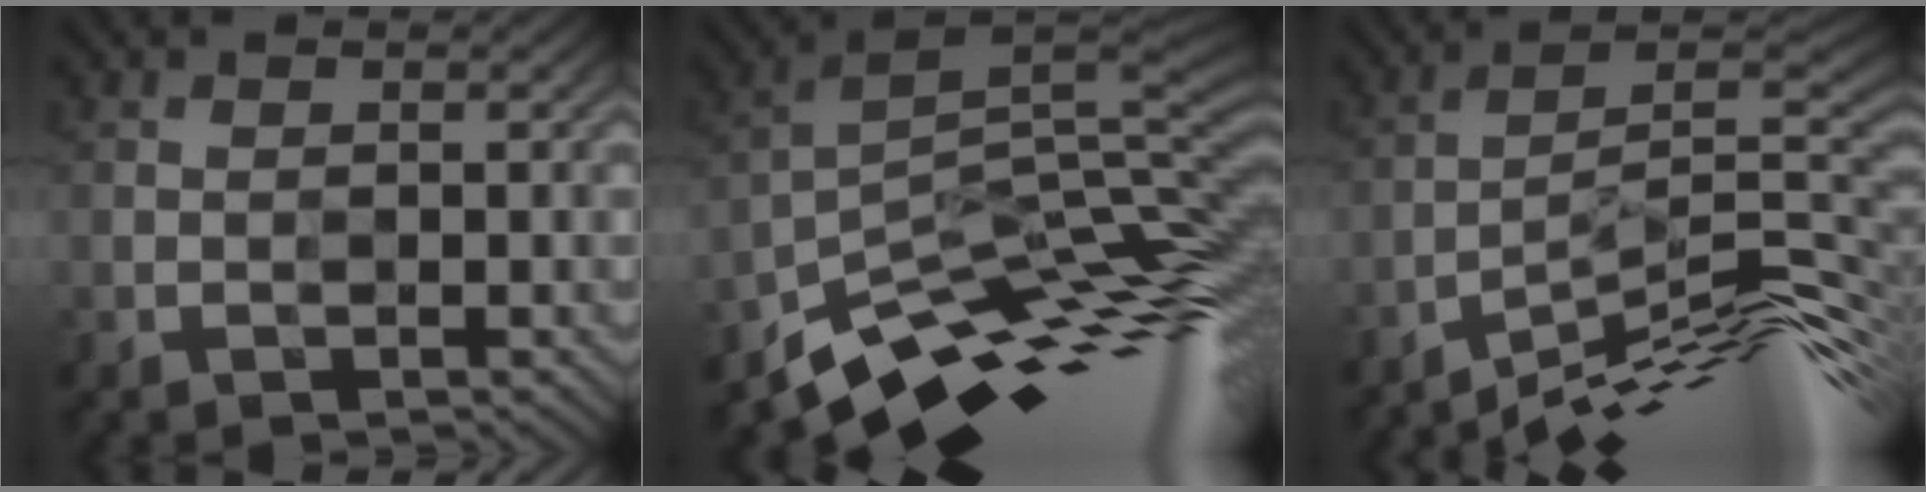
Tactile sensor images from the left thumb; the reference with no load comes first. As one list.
[{"total": 11.9, "force": [-7.2, 4.1, 8.5], "torque": [-0.159, -0.003, -0.125]}, {"total": 11.6, "force": [-8.5, 1.4, 7.8], "torque": [-0.111, 0.013, -0.149]}]